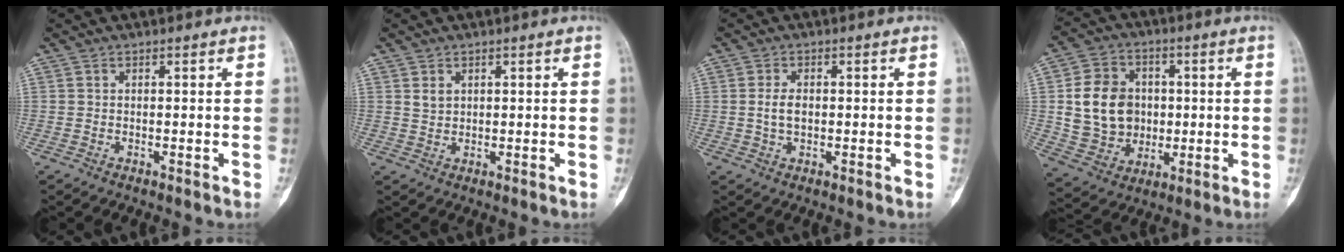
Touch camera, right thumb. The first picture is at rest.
{"total": 1.8, "force": [0.9, 1.3, 0.9], "torque": [-0.010, -0.005, 0.019]}
{"total": 3.2, "force": [-0.1, 1.9, 2.5], "torque": [-0.049, 0.004, -0.004]}
{"total": 14.4, "force": [1.2, 12.0, 7.8], "torque": [-0.103, 0.008, 0.034]}